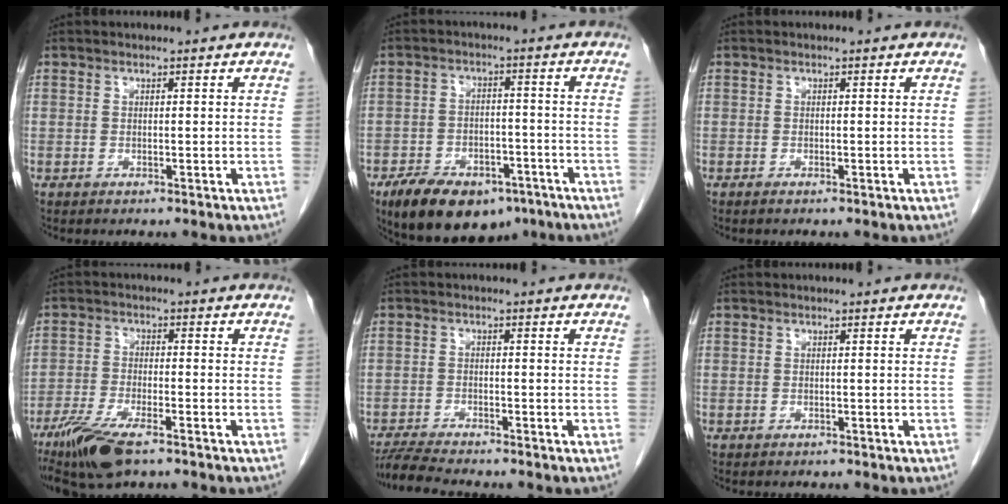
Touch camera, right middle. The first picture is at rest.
{"total": 13.7, "force": [-9.3, 6.9, 7.4], "torque": [-0.124, -0.004, -0.143]}
{"total": 0.6, "force": [-0.4, 0.1, 0.4], "torque": [-0.008, -0.001, -0.006]}
{"total": 9.1, "force": [-6.1, 2.0, 6.5], "torque": [-0.125, -0.020, -0.108]}
{"total": 5.2, "force": [-4.8, -0.4, 1.8], "torque": [-0.033, -0.021, -0.086]}
{"total": 0.5, "force": [-0.5, 0.2, 0.1], "torque": [-0.008, -0.001, -0.010]}